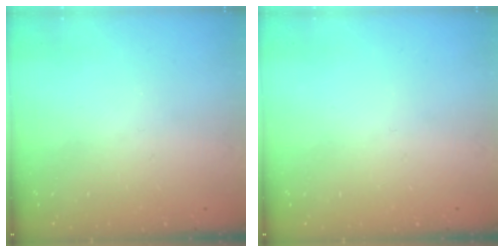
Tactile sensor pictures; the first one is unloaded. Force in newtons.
{"total": 0.0}